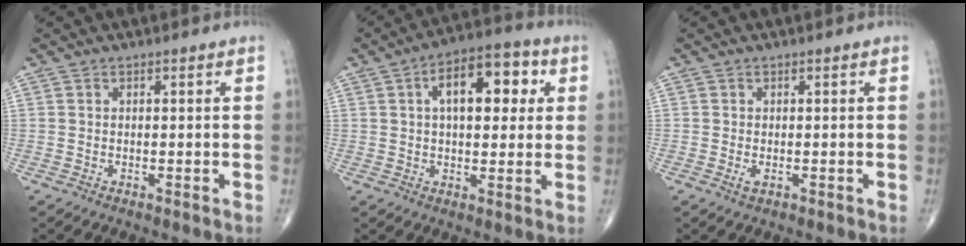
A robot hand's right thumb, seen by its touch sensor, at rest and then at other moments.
{"total": 13.0, "force": [3.4, 6.7, 10.7], "torque": [-0.129, 0.019, 0.046]}
{"total": 1.2, "force": [-0.3, 0.6, 0.9], "torque": [-0.019, -0.004, -0.005]}